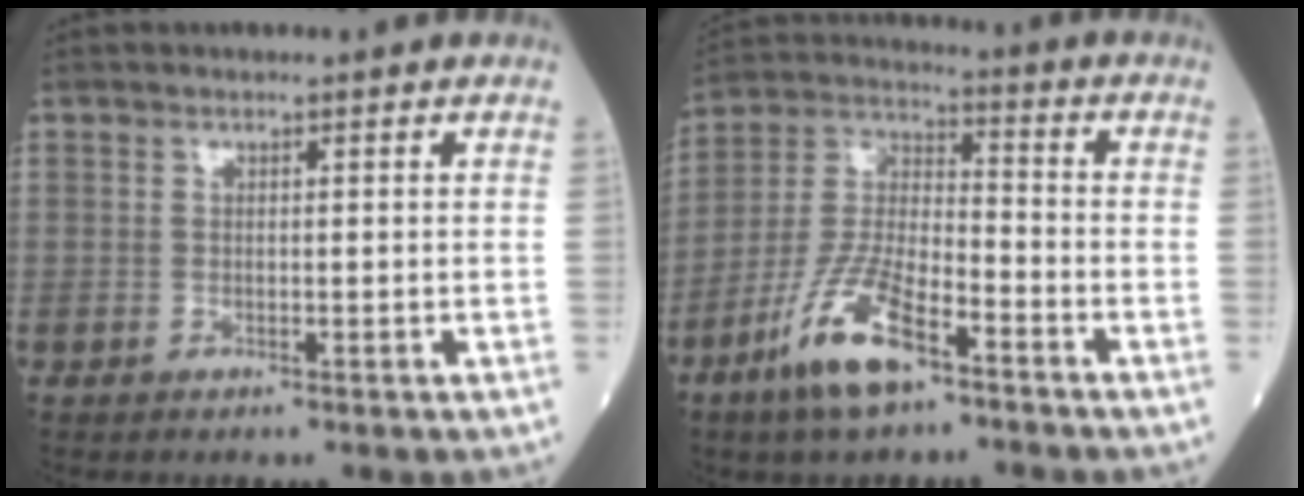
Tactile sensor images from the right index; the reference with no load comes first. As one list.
[{"total": 12.2, "force": [-7.2, 3.3, 9.2], "torque": [-0.198, -0.009, -0.138]}]